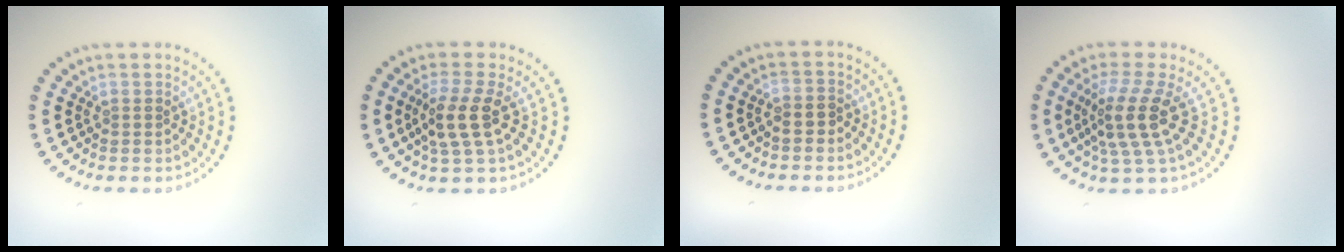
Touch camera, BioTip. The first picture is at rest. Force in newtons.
{"total": 3.5, "press": 3.0, "slide": 1.7}
{"total": 0.9, "press": 0.8, "slide": 0.5}
{"total": 4.3, "press": 3.1, "slide": 3.0}